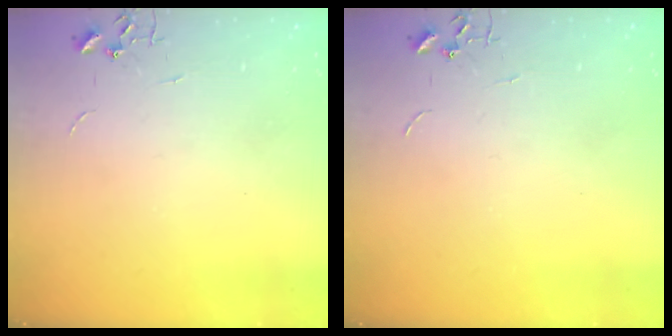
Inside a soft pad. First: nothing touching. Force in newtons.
{"total": 0.0}